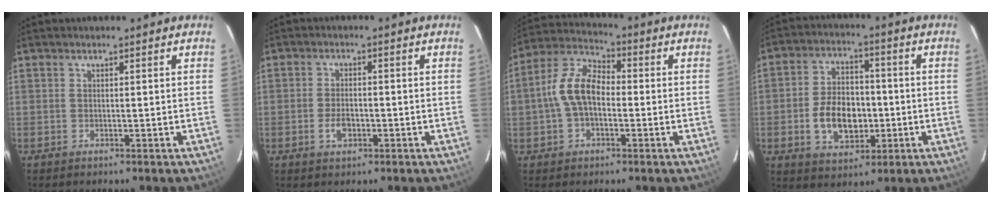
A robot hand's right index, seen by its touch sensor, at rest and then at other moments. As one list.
[{"total": 3.5, "force": [-1.3, 2.1, 2.5], "torque": [-0.052, 0.000, -0.021]}, {"total": 9.7, "force": [-1.0, 6.0, 7.6], "torque": [-0.160, 0.024, -0.021]}, {"total": 11.1, "force": [-2.4, 7.3, 8.0], "torque": [-0.161, 0.016, -0.029]}]